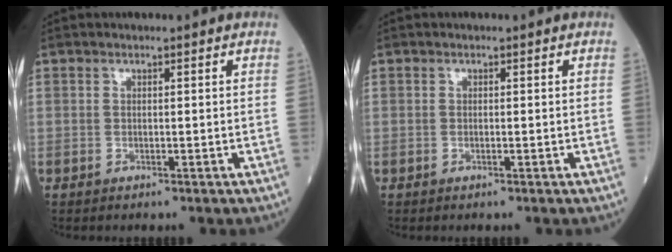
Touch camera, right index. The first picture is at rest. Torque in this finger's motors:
{"motor_torque": [0.01, 0.00, 0.00, 0.00]}